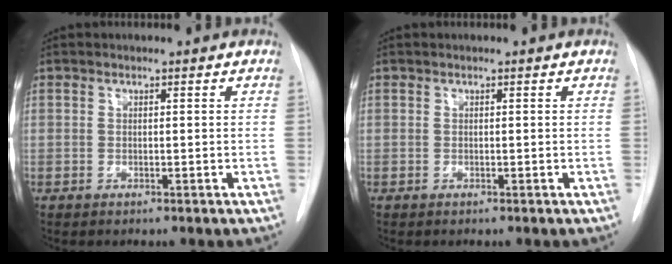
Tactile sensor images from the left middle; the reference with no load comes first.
{"total": 0.0}